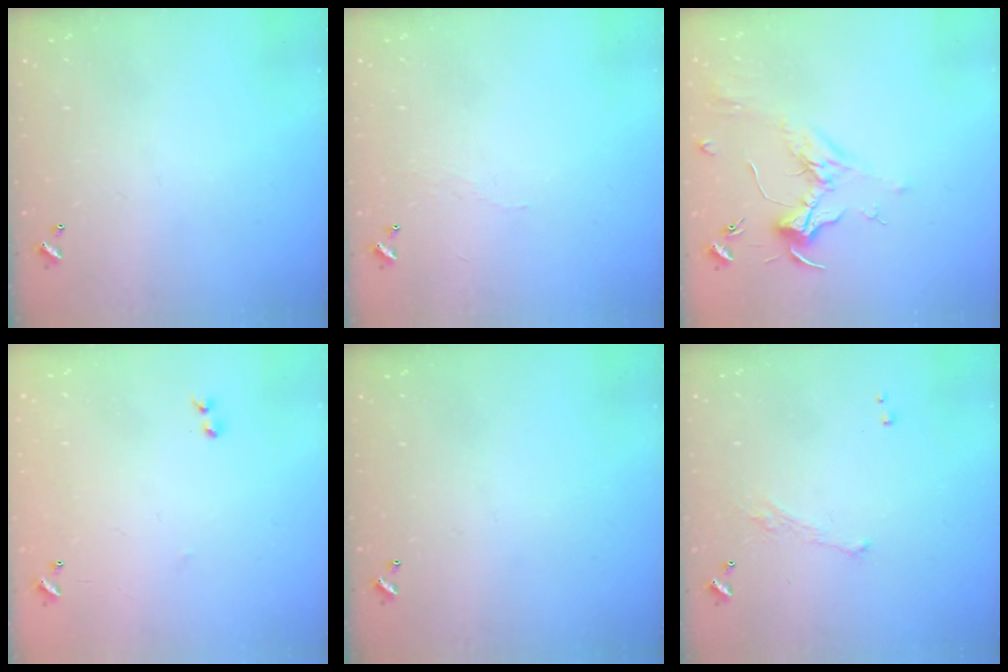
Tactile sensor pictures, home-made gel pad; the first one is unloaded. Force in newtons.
{"total": 2.0, "press": 1.9, "slide": 0.4}
{"total": 1.8, "press": 1.7, "slide": 0.6}
{"total": 7.7, "press": 7.6, "slide": 0.7}
{"total": 0.0}
{"total": 1.9, "press": 1.7, "slide": 0.8}